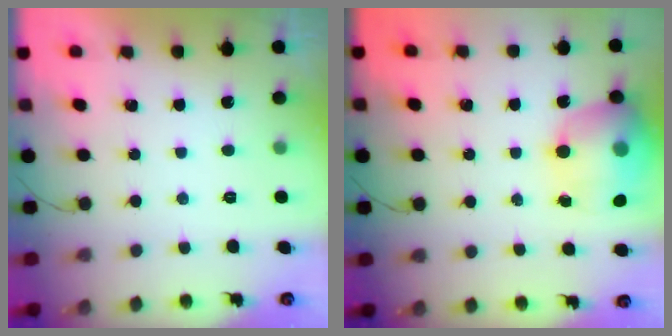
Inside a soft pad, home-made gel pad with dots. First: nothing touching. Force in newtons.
{"total": 18.1, "press": 17.9, "slide": 2.5}